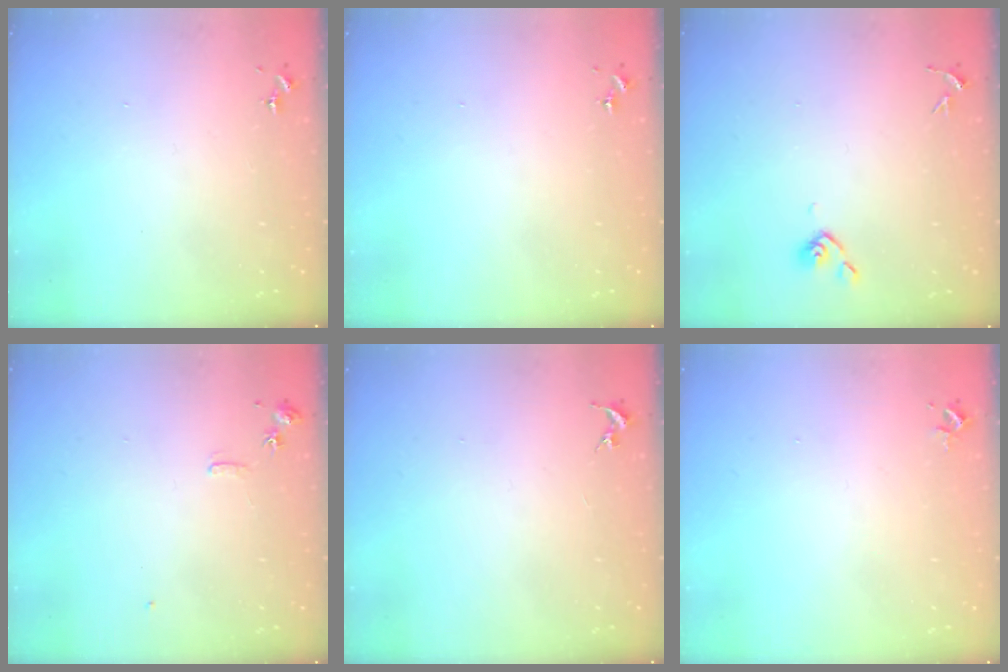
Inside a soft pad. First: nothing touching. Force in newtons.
{"total": 0.0}
{"total": 3.8, "press": 3.7, "slide": 0.8}
{"total": 6.2, "press": 6.2, "slide": 0.8}
{"total": 0.0}
{"total": 2.4, "press": 2.4, "slide": 0.3}